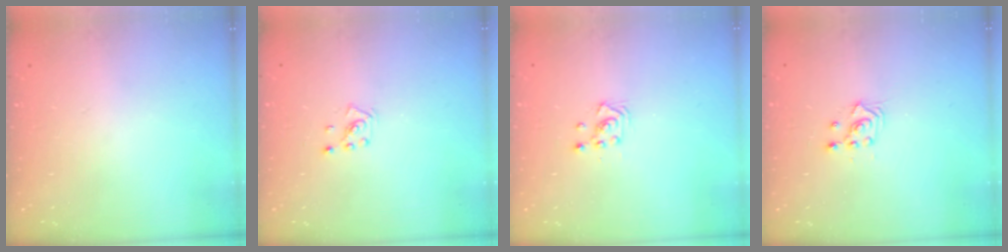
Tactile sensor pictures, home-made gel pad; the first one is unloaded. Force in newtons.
{"total": 2.2, "press": 2.2, "slide": 0.6}
{"total": 2.9, "press": 2.8, "slide": 0.3}
{"total": 2.9, "press": 2.9, "slide": 0.2}